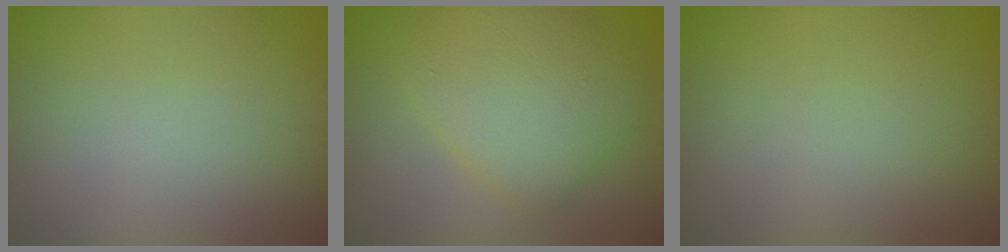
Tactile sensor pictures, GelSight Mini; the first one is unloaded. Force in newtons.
{"total": 6.3, "press": 6.3, "slide": 0.1}
{"total": 0.0}